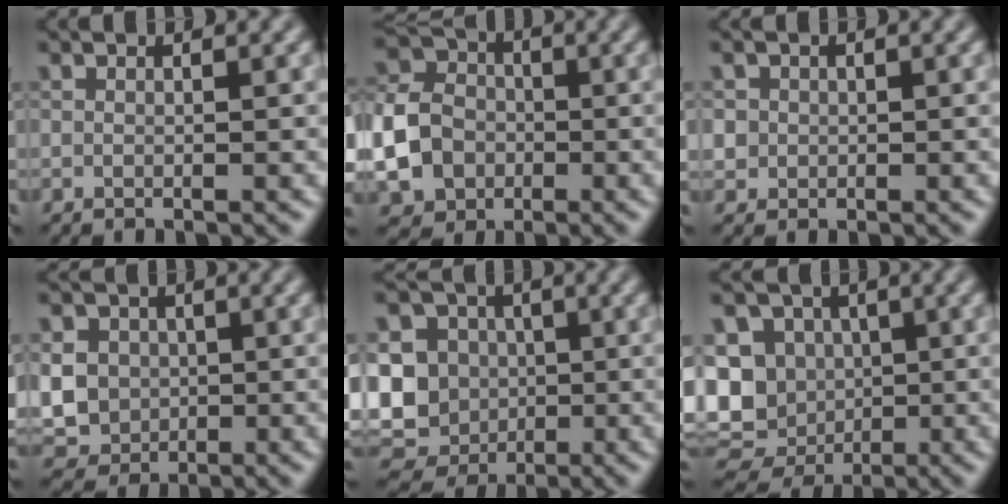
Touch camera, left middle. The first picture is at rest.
{"total": 7.1, "force": [-1.7, 5.9, 3.6], "torque": [-0.092, -0.009, -0.042]}
{"total": 1.2, "force": [0.0, 1.2, 0.1], "torque": [0.008, -0.004, 0.004]}
{"total": 6.0, "force": [0.2, 5.3, 2.7], "torque": [-0.064, 0.009, -0.013]}
{"total": 12.3, "force": [-0.5, 11.2, 4.9], "torque": [-0.115, 0.015, -0.030]}
{"total": 10.1, "force": [-0.6, 8.7, 5.1], "torque": [-0.064, 0.001, -0.036]}